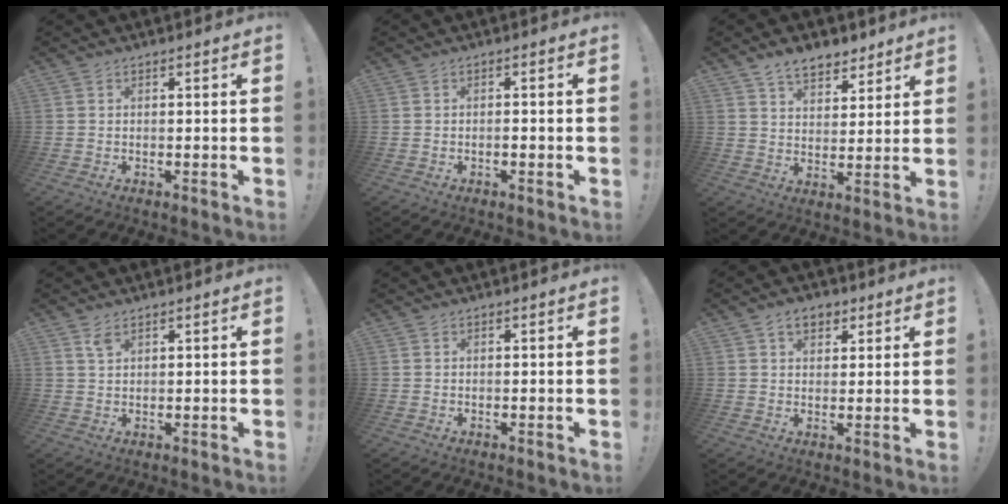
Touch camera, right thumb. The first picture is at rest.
{"total": 1.1, "force": [-0.7, 0.0, 0.8], "torque": [-0.012, -0.001, -0.013]}
{"total": 8.7, "force": [6.5, 4.7, 3.4], "torque": [-0.044, -0.036, 0.121]}
{"total": 2.8, "force": [1.8, 1.2, 1.8], "torque": [-0.030, -0.005, 0.031]}
{"total": 0.0}
{"total": 5.8, "force": [2.8, 4.0, 3.1], "torque": [-0.041, 0.000, 0.051]}